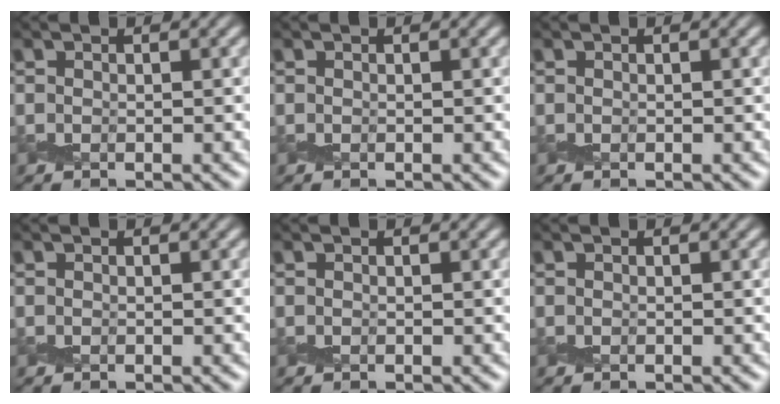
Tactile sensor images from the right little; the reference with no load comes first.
{"total": 0.0}
{"total": 0.0}
{"total": 0.0}
{"total": 0.0}
{"total": 0.0}